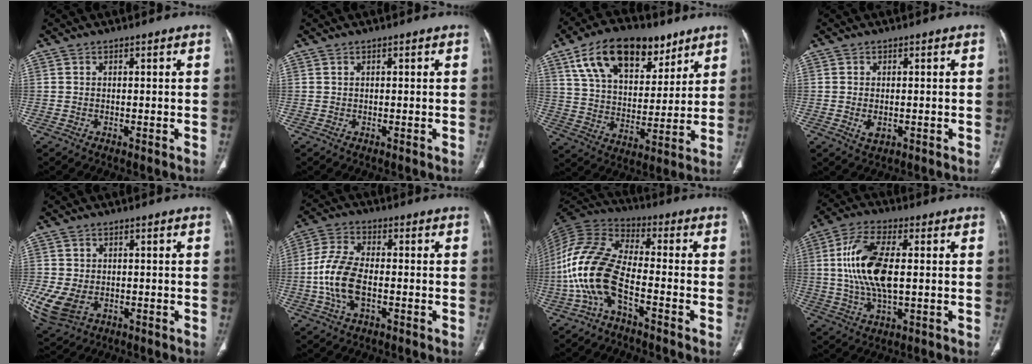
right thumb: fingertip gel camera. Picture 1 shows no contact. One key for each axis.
{"total": 0.0}
{"total": 20.6, "fx": 11.8, "fy": 11.4, "fz": 12.5, "tx": -0.179, "ty": -0.024, "tz": 0.205}
{"total": 2.7, "fx": -0.6, "fy": 1.7, "fz": 2.1, "tx": -0.039, "ty": -0.003, "tz": -0.006}
{"total": 10.2, "fx": -2.7, "fy": 7.2, "fz": 6.7, "tx": -0.162, "ty": -0.006, "tz": -0.035}
{"total": 11.0, "fx": -2.1, "fy": 5.9, "fz": 9.0, "tx": -0.193, "ty": 0.019, "tz": -0.044}
{"total": 14.6, "fx": -5.2, "fy": 6.5, "fz": 12.0, "tx": -0.265, "ty": 0.049, "tz": -0.109}
{"total": 14.3, "fx": 1.1, "fy": 6.2, "fz": 12.8, "tx": -0.270, "ty": 0.007, "tz": 0.022}